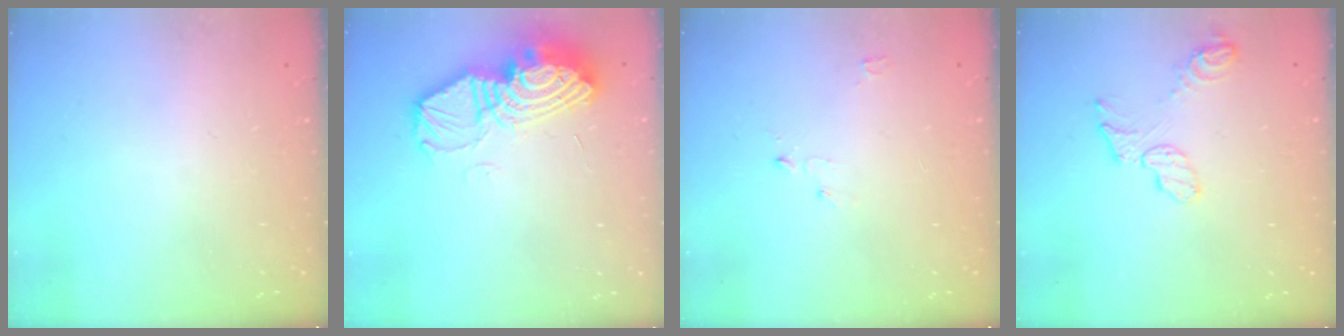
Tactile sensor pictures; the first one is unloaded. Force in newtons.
{"total": 17.2, "press": 17.1, "slide": 1.7}
{"total": 2.7, "press": 2.6, "slide": 0.3}
{"total": 7.8, "press": 7.7, "slide": 0.3}